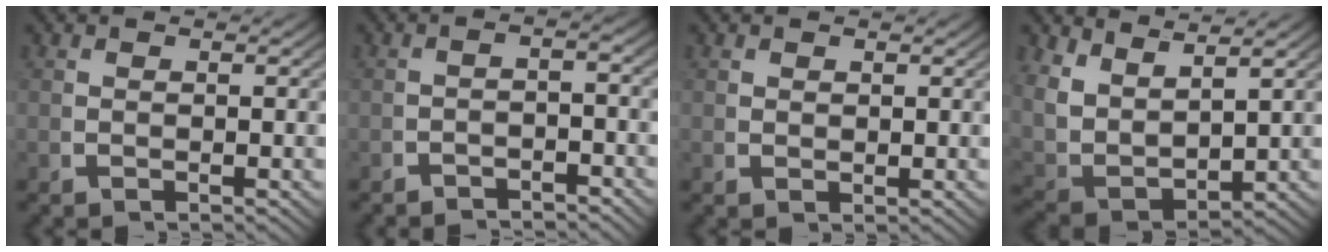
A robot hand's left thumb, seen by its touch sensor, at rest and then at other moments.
{"total": 2.5, "force": [-2.3, 0.4, 0.9], "torque": [-0.014, -0.007, -0.035]}
{"total": 0.9, "force": [0.7, 0.5, 0.3], "torque": [-0.003, -0.007, 0.021]}
{"total": 7.9, "force": [2.0, 5.8, 5.0], "torque": [-0.146, -0.033, 0.054]}